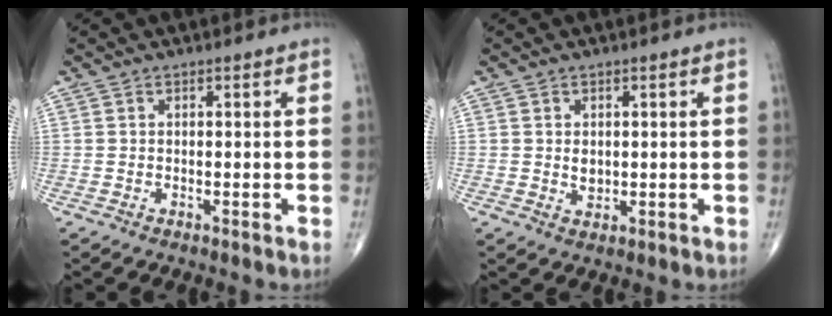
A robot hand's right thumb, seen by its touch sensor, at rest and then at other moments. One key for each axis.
{"total": 2.1, "fx": 0.3, "fy": 1.5, "fz": 1.4, "tx": -0.016, "ty": -0.004, "tz": 0.009}